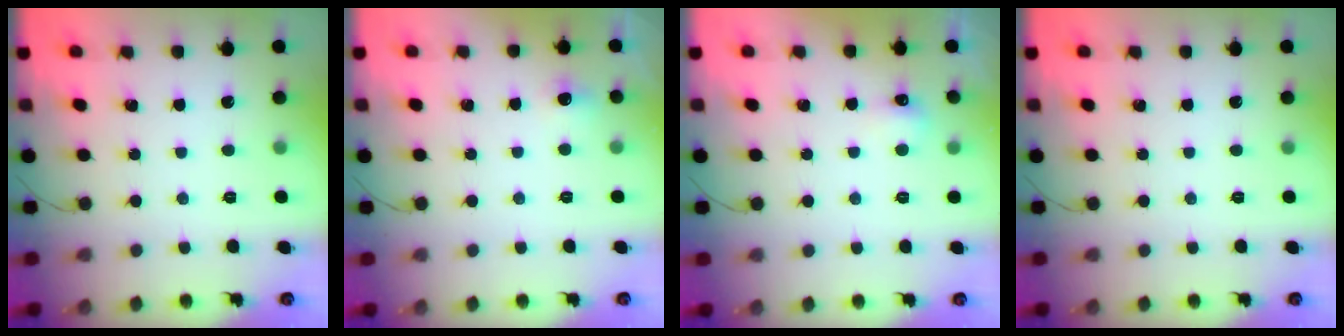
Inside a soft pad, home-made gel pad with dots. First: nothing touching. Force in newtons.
{"total": 4.0, "press": 3.7, "slide": 1.6}
{"total": 3.9, "press": 3.7, "slide": 1.0}
{"total": 0.0}